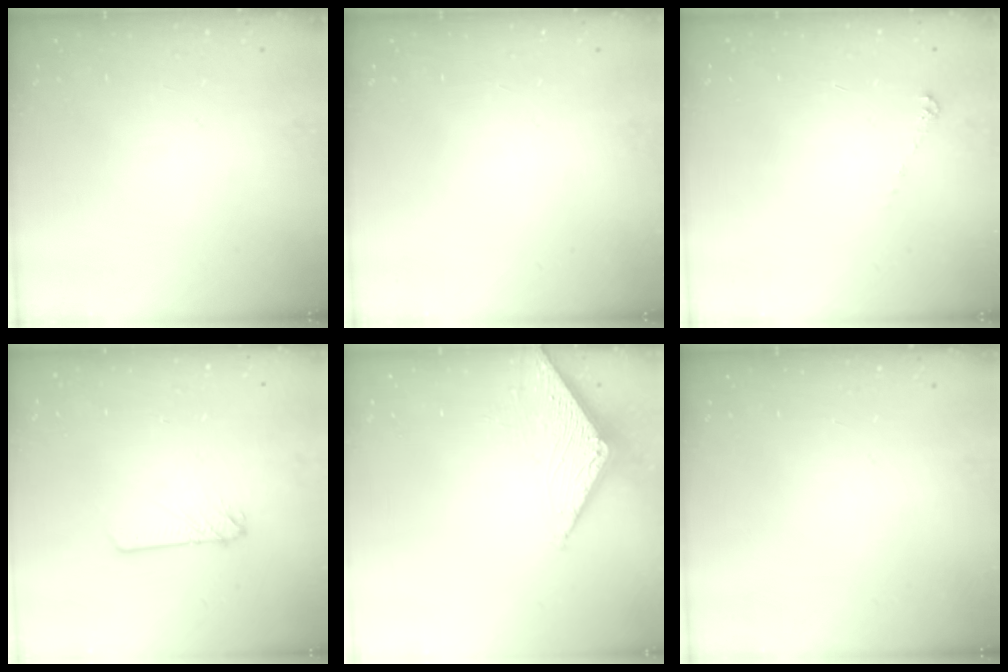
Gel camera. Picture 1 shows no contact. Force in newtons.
{"total": 0.0}
{"total": 4.3, "press": 4.2, "slide": 0.6}
{"total": 2.9, "press": 2.9, "slide": 0.4}
{"total": 2.8, "press": 2.8, "slide": 0.3}
{"total": 0.0}